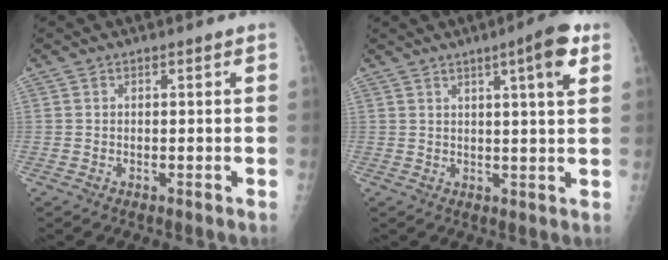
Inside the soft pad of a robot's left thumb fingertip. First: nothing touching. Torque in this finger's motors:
{"motor_torque": [0.03, 0.13, -0.07, -0.13, 0.14]}